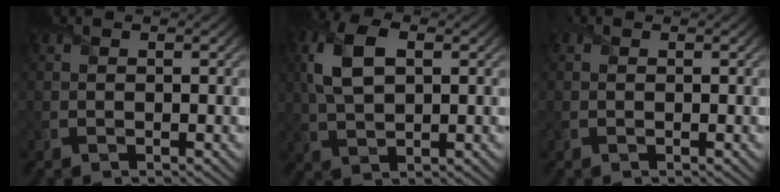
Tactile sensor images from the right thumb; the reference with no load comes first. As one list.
[{"total": 7.1, "force": [1.7, 3.8, 5.7], "torque": [-0.136, 0.012, 0.030]}, {"total": 0.0}]